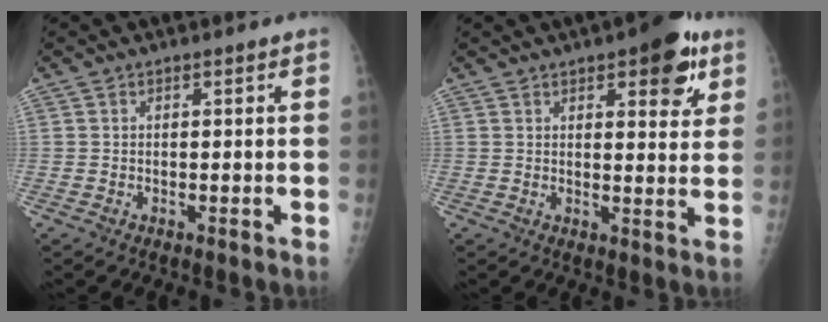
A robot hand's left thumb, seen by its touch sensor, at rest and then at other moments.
{"total": 9.9, "force": [5.1, 3.6, 7.7], "torque": [-0.073, -0.018, 0.060]}